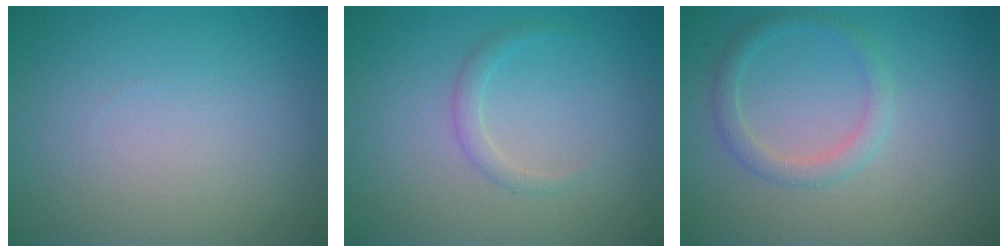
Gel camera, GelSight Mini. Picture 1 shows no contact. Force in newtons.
{"total": 1.2, "press": 1.2, "slide": 0.0}
{"total": 1.9, "press": 1.9, "slide": 0.2}